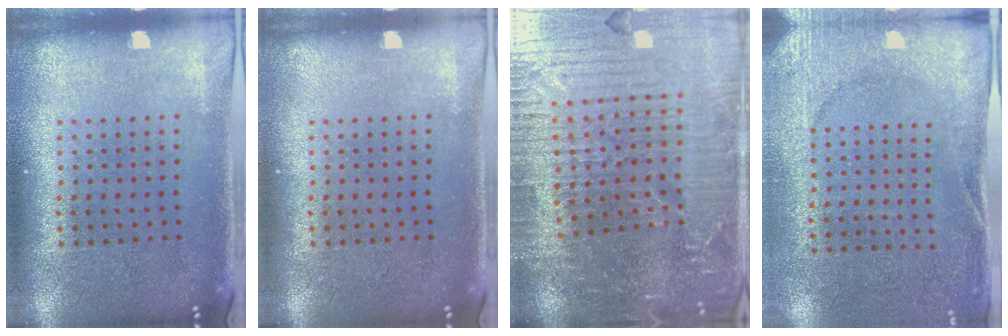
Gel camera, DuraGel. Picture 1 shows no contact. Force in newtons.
{"total": 0.0}
{"total": 5.5, "press": 5.0, "slide": 2.2}
{"total": 2.6, "press": 2.4, "slide": 1.0}